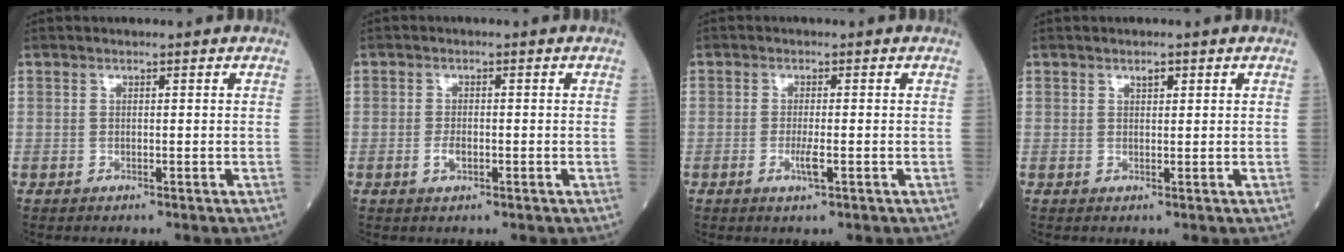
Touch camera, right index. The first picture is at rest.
{"total": 1.8, "force": [-0.6, 0.8, 1.5], "torque": [-0.031, 0.001, -0.010]}
{"total": 2.4, "force": [-0.8, 0.1, 2.2], "torque": [-0.046, -0.004, -0.016]}
{"total": 1.1, "force": [0.7, 0.4, 0.7], "torque": [-0.011, -0.001, 0.010]}